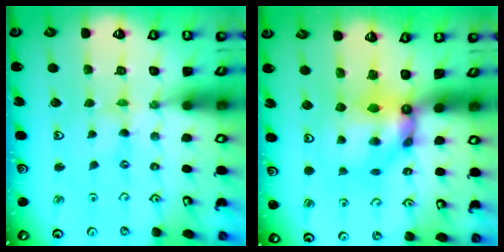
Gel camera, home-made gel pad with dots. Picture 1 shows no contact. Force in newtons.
{"total": 8.3, "press": 8.3, "slide": 0.8}